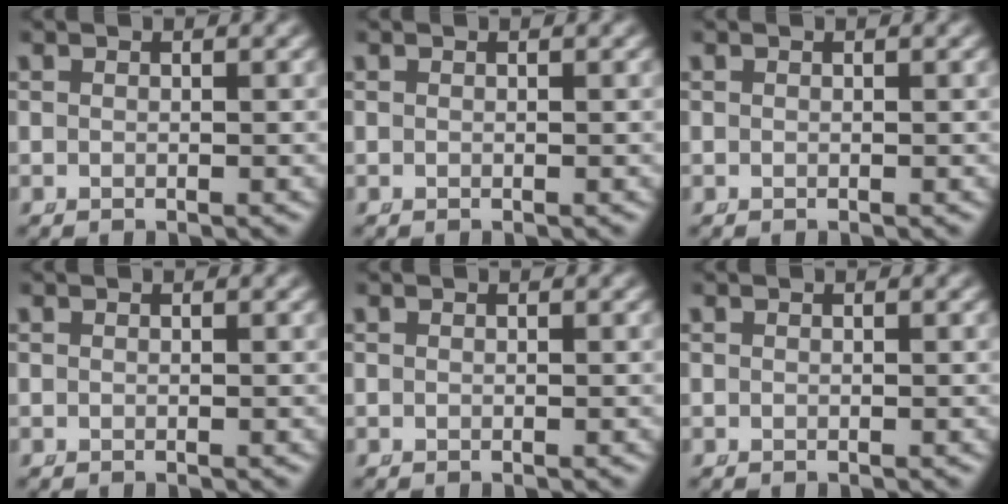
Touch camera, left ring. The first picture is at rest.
{"total": 0.0}
{"total": 0.0}
{"total": 0.0}
{"total": 0.0}
{"total": 0.0}